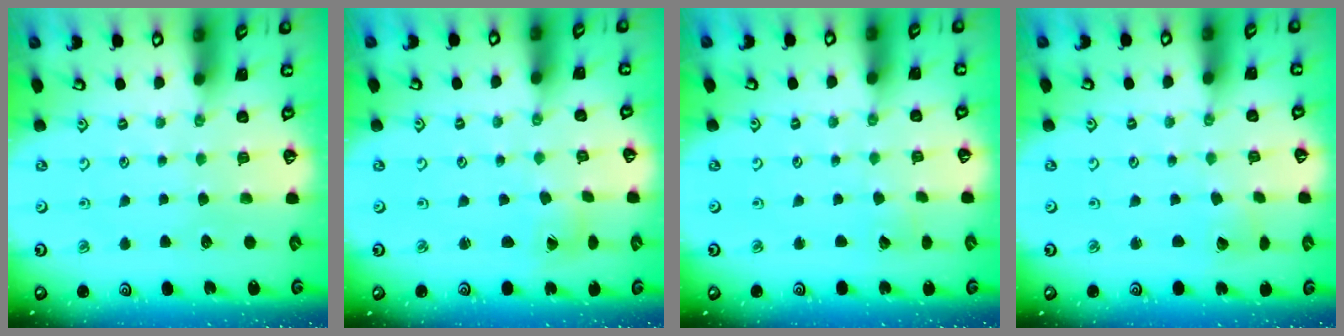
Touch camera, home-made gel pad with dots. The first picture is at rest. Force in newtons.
{"total": 2.1, "press": 2.1, "slide": 0.2}
{"total": 2.7, "press": 2.6, "slide": 0.3}
{"total": 1.9, "press": 1.9, "slide": 0.1}